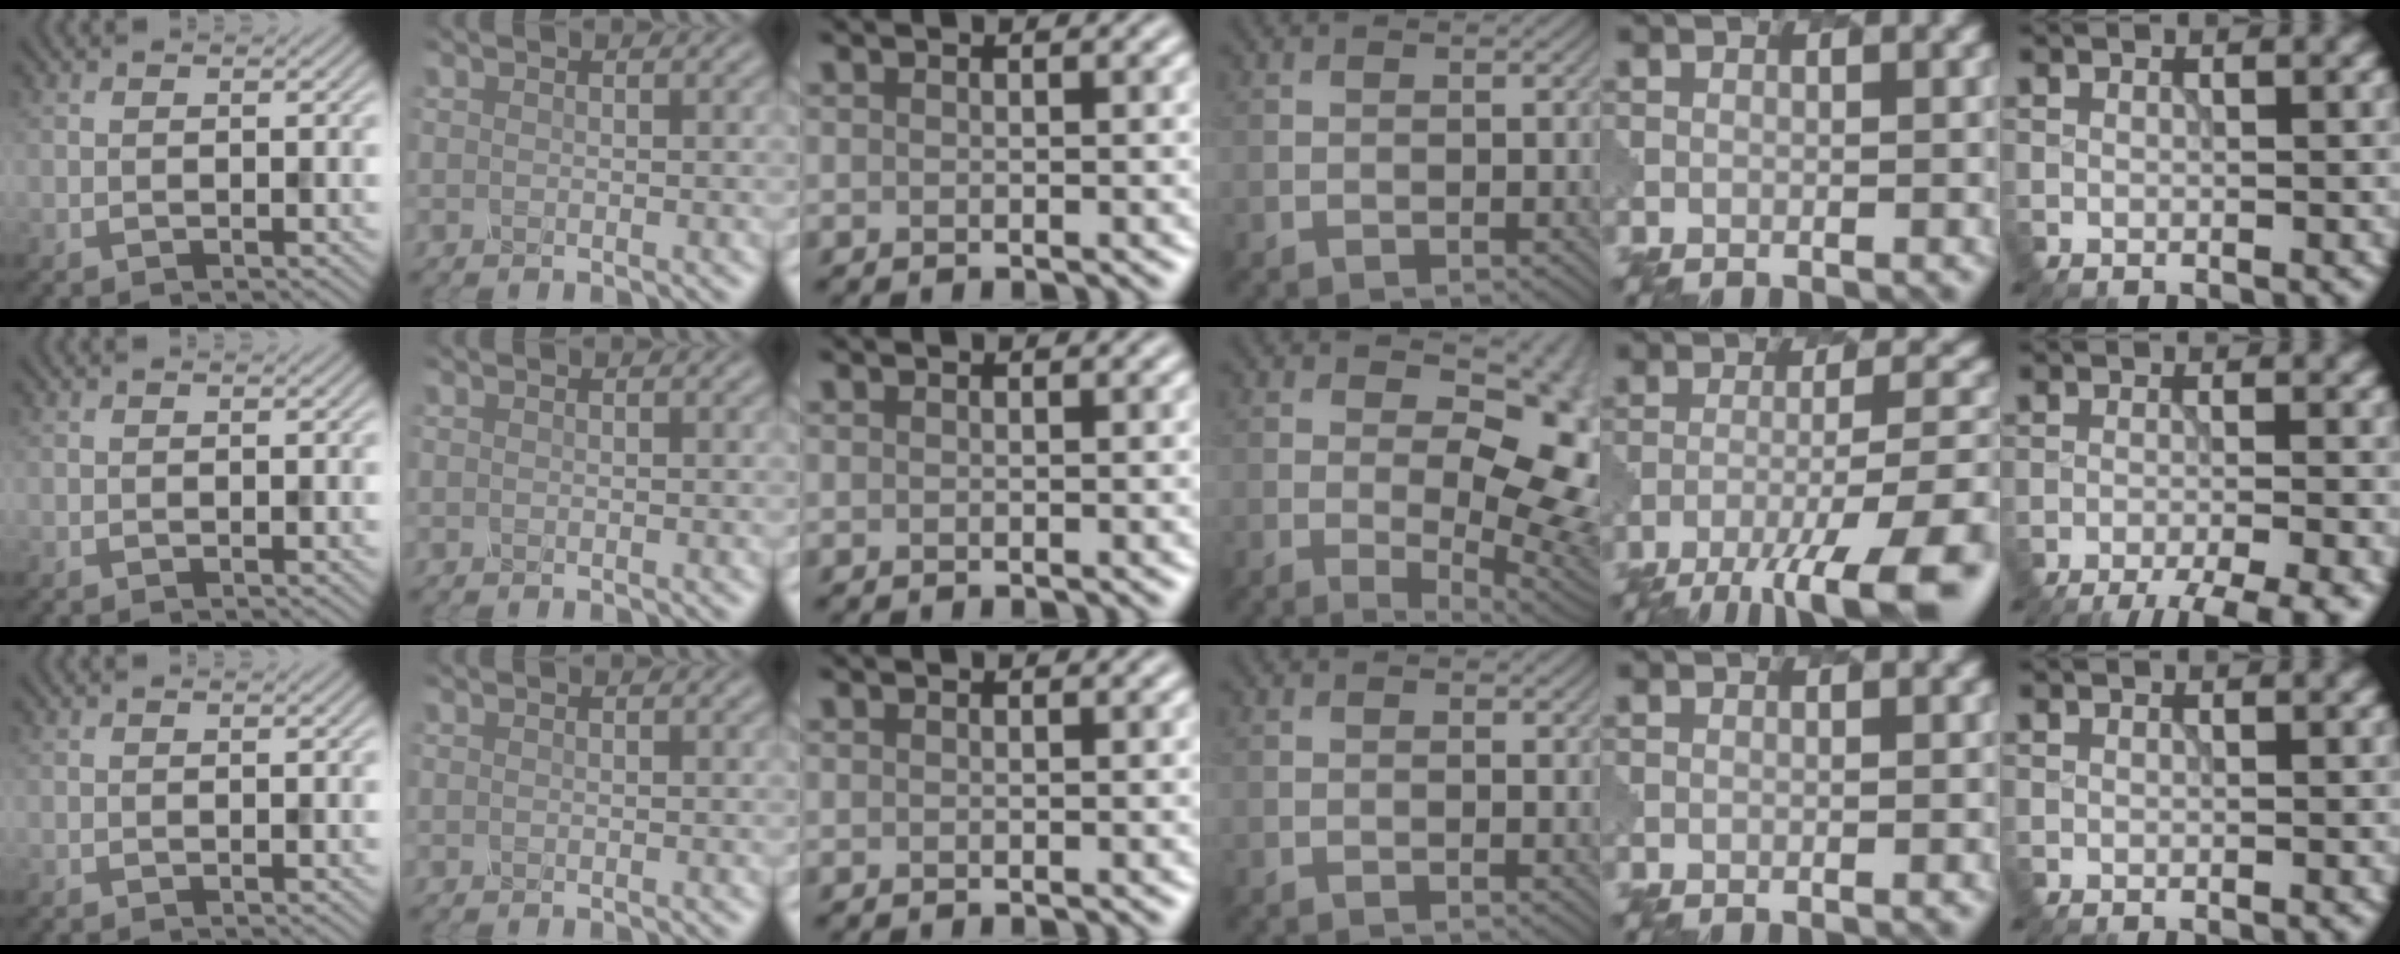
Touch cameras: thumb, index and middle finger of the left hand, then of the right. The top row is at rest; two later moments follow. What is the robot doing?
{"motion": "dispense", "object": "syringe"}